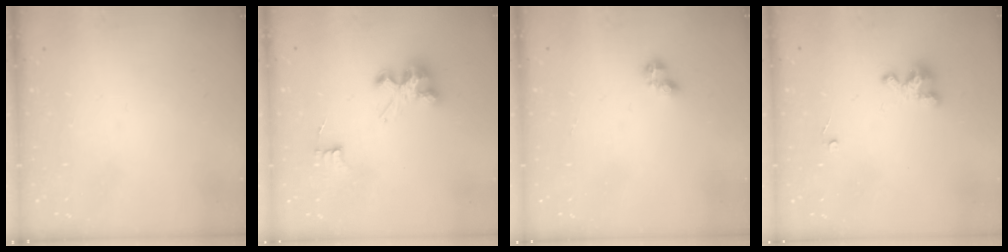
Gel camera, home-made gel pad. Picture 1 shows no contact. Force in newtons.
{"total": 7.9, "press": 7.9, "slide": 0.1}
{"total": 2.9, "press": 2.8, "slide": 0.5}
{"total": 3.4, "press": 3.4, "slide": 0.1}